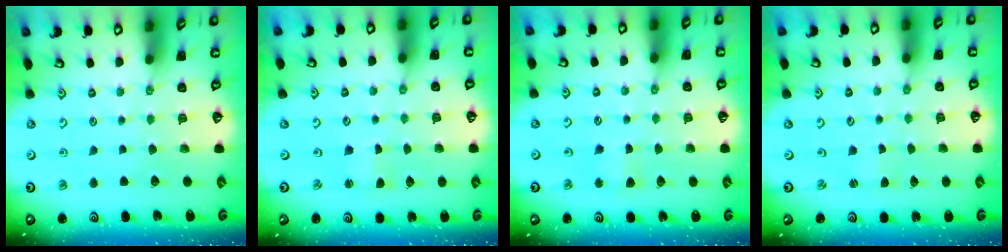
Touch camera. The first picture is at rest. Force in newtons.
{"total": 1.7, "press": 1.7, "slide": 0.1}
{"total": 3.6, "press": 3.5, "slide": 0.4}
{"total": 0.0}